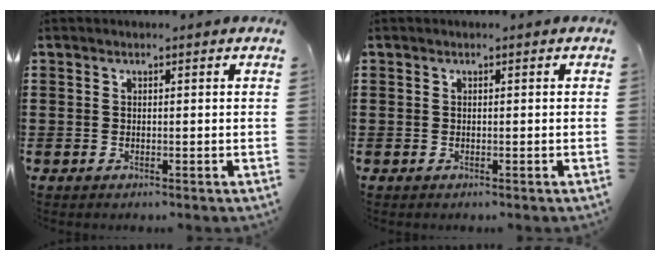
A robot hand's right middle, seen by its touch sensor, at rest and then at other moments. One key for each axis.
{"total": 0.0}